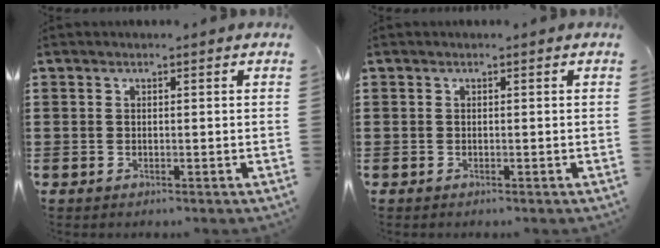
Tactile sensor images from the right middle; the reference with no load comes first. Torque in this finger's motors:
{"motor_torque": [0.04, -0.04, -0.01, 0.02]}